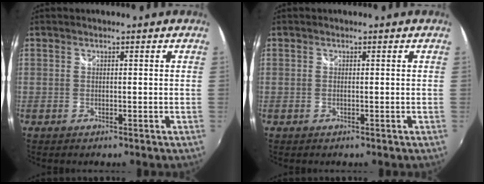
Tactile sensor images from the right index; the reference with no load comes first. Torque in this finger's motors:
{"motor_torque": [0.15, 0.14, -0.01, -0.01]}